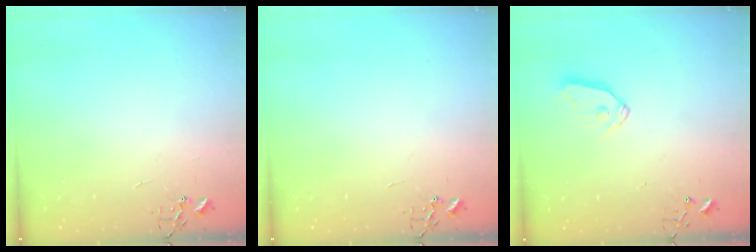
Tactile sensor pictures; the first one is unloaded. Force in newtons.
{"total": 0.0}
{"total": 8.4, "press": 8.4, "slide": 0.5}